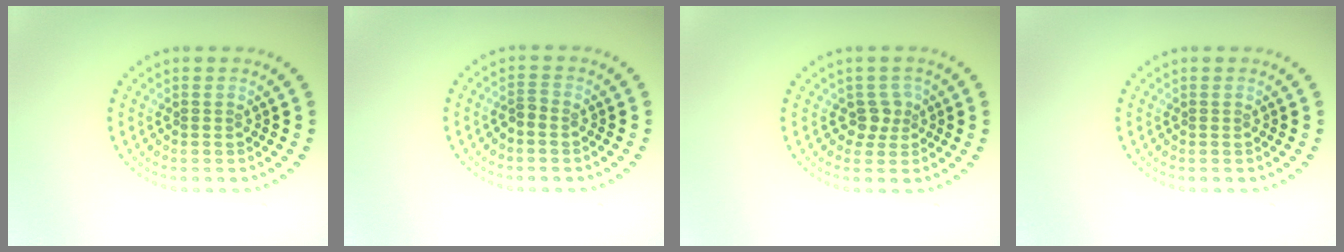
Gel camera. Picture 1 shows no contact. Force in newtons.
{"total": 0.9, "press": 0.8, "slide": 0.5}
{"total": 1.9, "press": 1.4, "slide": 1.3}
{"total": 0.0}